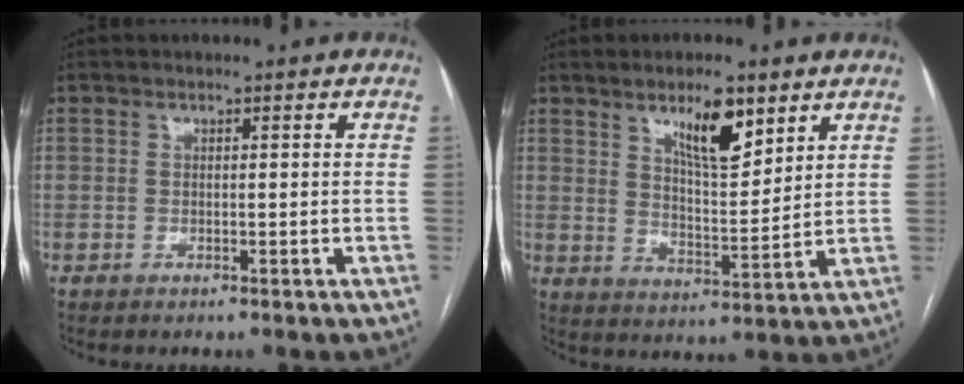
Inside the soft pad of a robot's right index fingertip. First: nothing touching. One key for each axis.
{"total": 9.1, "fx": 5.6, "fy": 2.4, "fz": 6.8, "tx": -0.120, "ty": -0.005, "tz": 0.100}